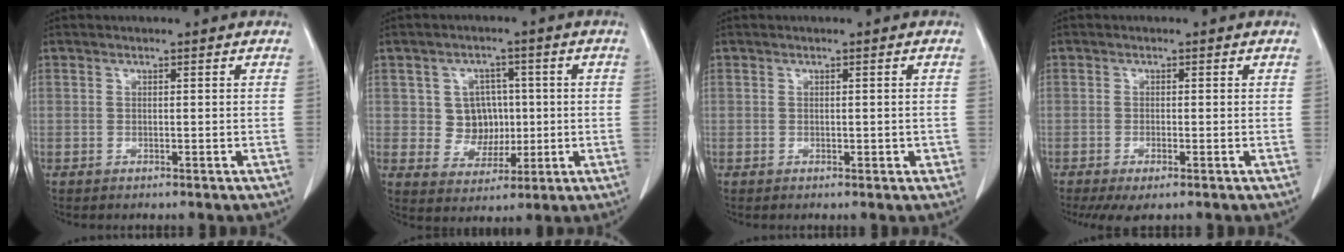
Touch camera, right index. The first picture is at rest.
{"total": 6.2, "force": [0.6, 5.6, 2.6], "torque": [-0.037, 0.015, 0.020]}
{"total": 1.3, "force": [-0.2, 0.7, 1.0], "torque": [-0.013, 0.002, -0.001]}
{"total": 3.6, "force": [-2.1, 0.7, 2.9], "torque": [-0.047, -0.012, -0.033]}